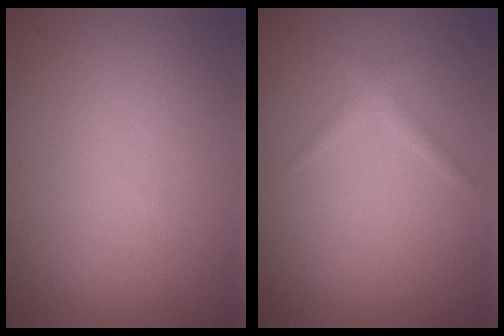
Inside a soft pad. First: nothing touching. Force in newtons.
{"total": 0.9, "press": 0.9, "slide": 0.1}